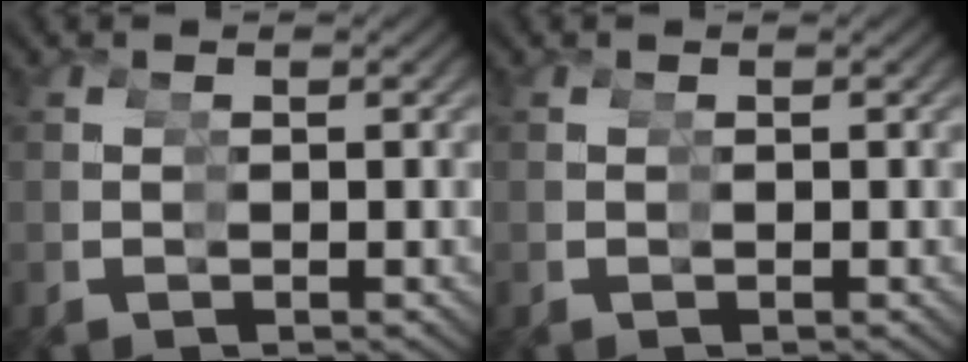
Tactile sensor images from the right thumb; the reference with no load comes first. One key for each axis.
{"total": 0.0}